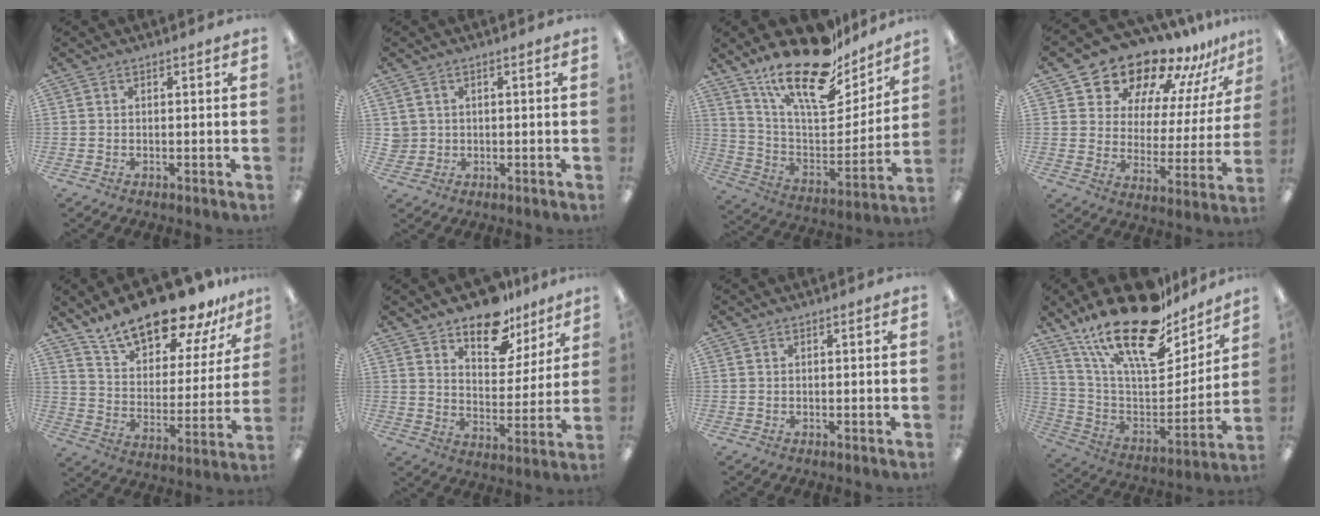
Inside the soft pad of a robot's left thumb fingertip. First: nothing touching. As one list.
[{"total": 2.6, "force": [0.6, 2.5, -0.1], "torque": [-0.006, 0.004, 0.010]}, {"total": 23.4, "force": [17.3, 8.7, 13.1], "torque": [-0.214, -0.111, 0.299]}, {"total": 15.5, "force": [13.8, 6.2, 3.2], "torque": [-0.069, -0.124, 0.243]}, {"total": 18.5, "force": [15.6, 6.4, 7.6], "torque": [-0.134, -0.114, 0.273]}, {"total": 13.1, "force": [10.2, 6.6, 4.8], "torque": [-0.070, -0.065, 0.187]}, {"total": 0.0}, {"total": 26.0, "force": [18.5, 9.8, 15.5], "torque": [-0.260, -0.117, 0.316]}]